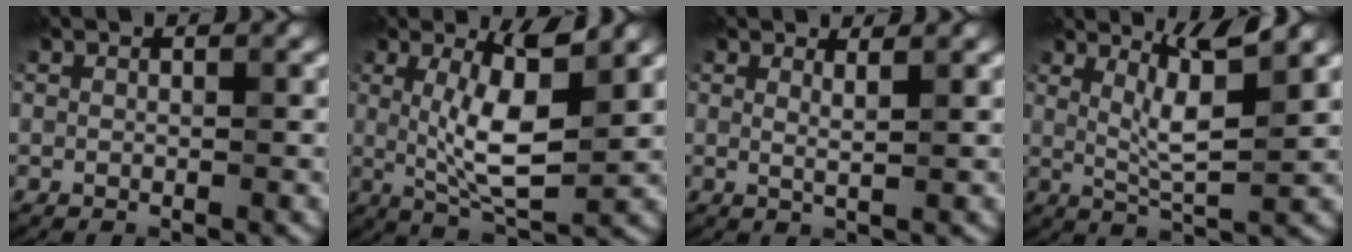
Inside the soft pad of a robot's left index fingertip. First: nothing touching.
{"total": 5.4, "force": [1.3, 0.8, 5.2], "torque": [-0.098, -0.010, 0.026]}
{"total": 0.9, "force": [0.8, -0.2, 0.3], "torque": [-0.003, -0.003, 0.010]}
{"total": 4.2, "force": [2.4, 0.0, 3.4], "torque": [-0.065, -0.004, 0.046]}